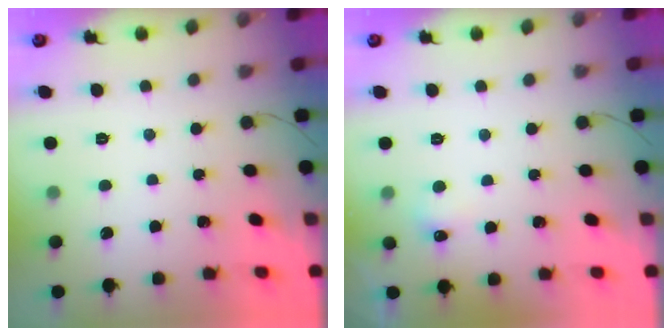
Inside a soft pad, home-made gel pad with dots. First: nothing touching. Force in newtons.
{"total": 4.7, "press": 4.4, "slide": 1.4}